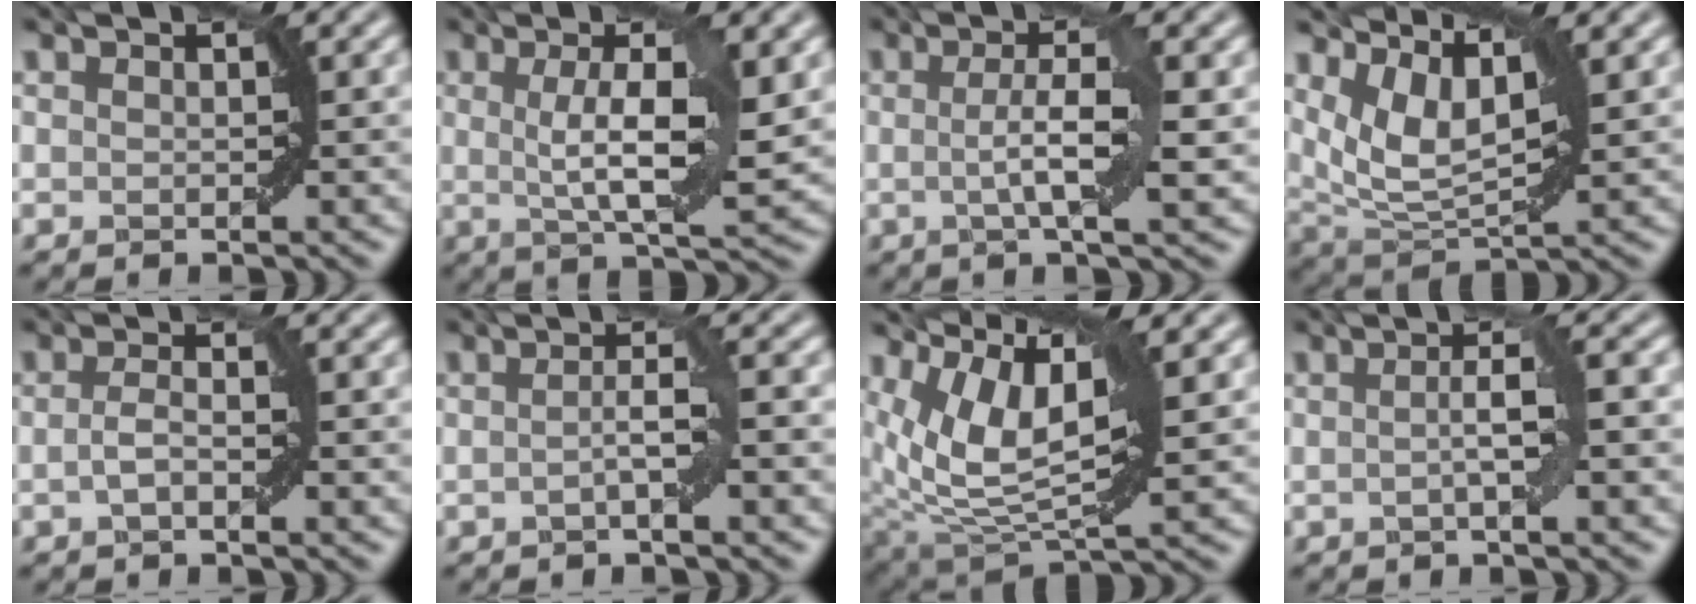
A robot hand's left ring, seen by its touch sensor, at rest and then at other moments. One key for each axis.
{"total": 7.0, "fx": 1.0, "fy": 1.5, "fz": 6.7, "tx": -0.099, "ty": 0.001, "tz": 0.016}
{"total": 5.1, "fx": 0.2, "fy": 0.8, "fz": 5.0, "tx": -0.085, "ty": 0.003, "tz": 0.001}
{"total": 5.3, "fx": 2.8, "fy": 2.2, "fz": 4.0, "tx": -0.090, "ty": -0.005, "tz": 0.060}
{"total": 1.6, "fx": -0.4, "fy": 0.3, "fz": 1.5, "tx": -0.030, "ty": 0.005, "tz": -0.012}
{"total": 2.4, "fx": -0.4, "fy": 0.1, "fz": 2.4, "tx": -0.041, "ty": 0.003, "tz": -0.011}
{"total": 9.3, "fx": 3.2, "fy": 4.2, "fz": 7.7, "tx": -0.151, "ty": 0.001, "tz": 0.066}
{"total": 3.0, "fx": -0.1, "fy": 0.3, "fz": 2.9, "tx": -0.046, "ty": 0.004, "tz": -0.004}